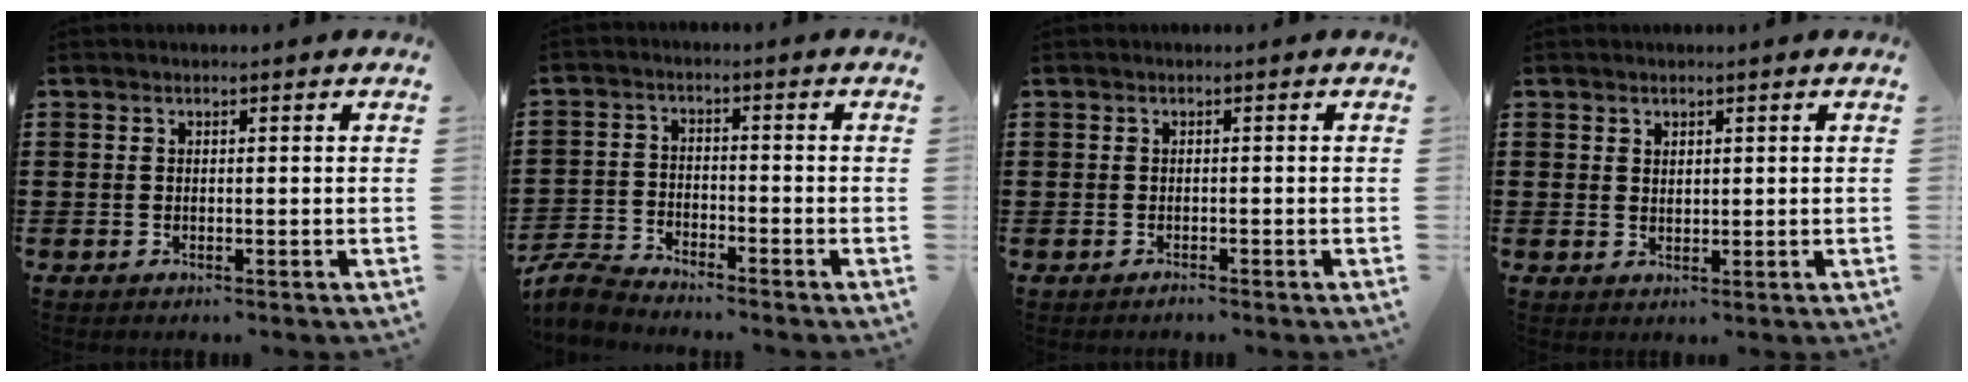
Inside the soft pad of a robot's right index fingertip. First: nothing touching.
{"total": 4.0, "force": [-3.9, 0.5, 0.5], "torque": [-0.036, -0.006, -0.088]}
{"total": 0.7, "force": [-0.7, 0.1, -0.1], "torque": [0.000, 0.002, -0.015]}
{"total": 1.3, "force": [1.1, 0.6, 0.2], "torque": [-0.005, 0.002, 0.022]}